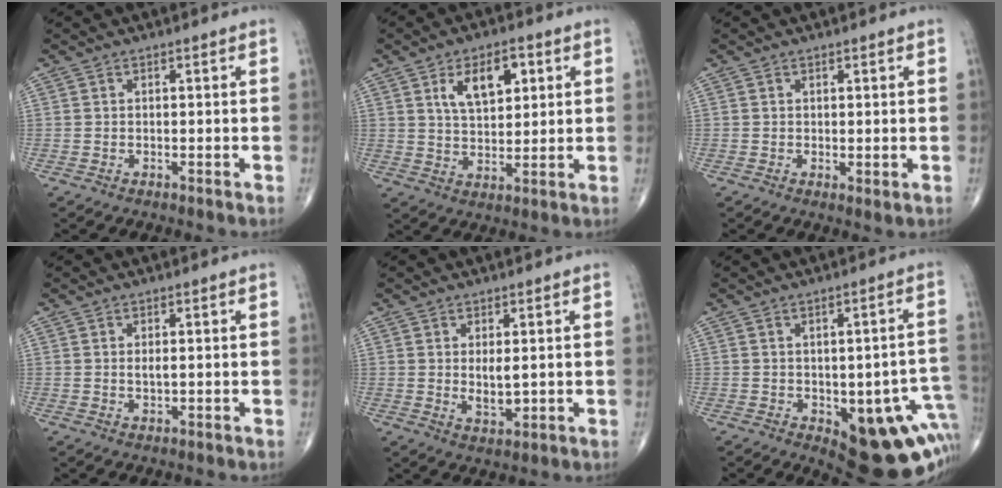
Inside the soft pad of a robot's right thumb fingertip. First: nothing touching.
{"total": 9.3, "force": [3.5, 5.0, 7.0], "torque": [-0.090, -0.011, 0.062]}
{"total": 1.2, "force": [0.1, 0.5, 1.1], "torque": [-0.020, -0.007, 0.002]}
{"total": 1.5, "force": [0.3, 0.6, 1.4], "torque": [-0.026, -0.004, 0.007]}
{"total": 4.0, "force": [0.6, 1.8, 3.5], "torque": [-0.055, -0.015, 0.018]}
{"total": 17.8, "force": [-4.7, 7.9, 15.3], "torque": [-0.120, 0.018, -0.030]}